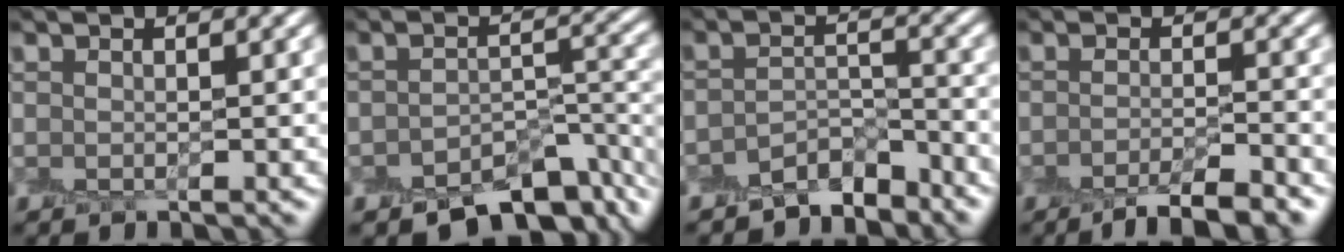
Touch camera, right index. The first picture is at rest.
{"total": 6.9, "force": [-4.6, 3.2, 4.1], "torque": [-0.046, -0.012, -0.069]}
{"total": 3.6, "force": [-3.3, 1.0, 1.2], "torque": [-0.015, 0.007, -0.066]}
{"total": 4.5, "force": [-3.1, 0.9, 3.2], "torque": [-0.043, -0.002, -0.055]}